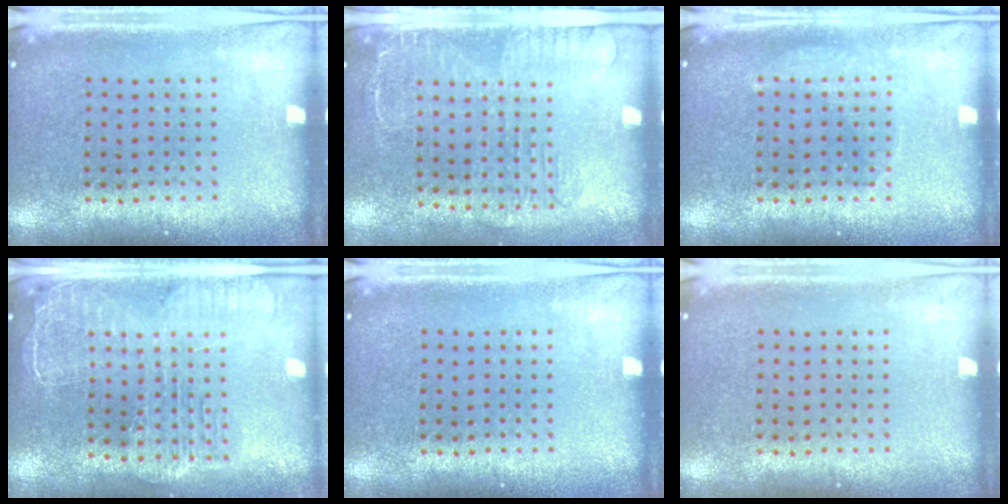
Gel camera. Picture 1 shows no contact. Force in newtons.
{"total": 1.6, "press": 1.2, "slide": 1.1}
{"total": 1.3, "press": 1.3, "slide": 0.2}
{"total": 2.4, "press": 2.1, "slide": 1.2}
{"total": 0.0}
{"total": 0.0}